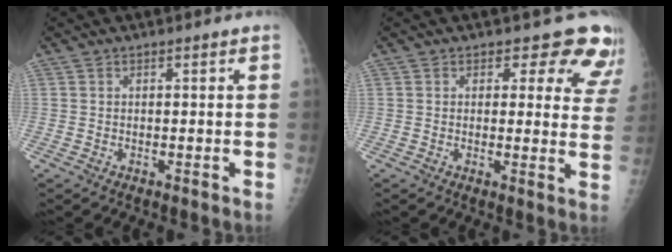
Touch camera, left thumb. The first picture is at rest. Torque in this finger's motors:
{"motor_torque": [-0.43, 0.32, -0.13, -0.10, 0.05]}